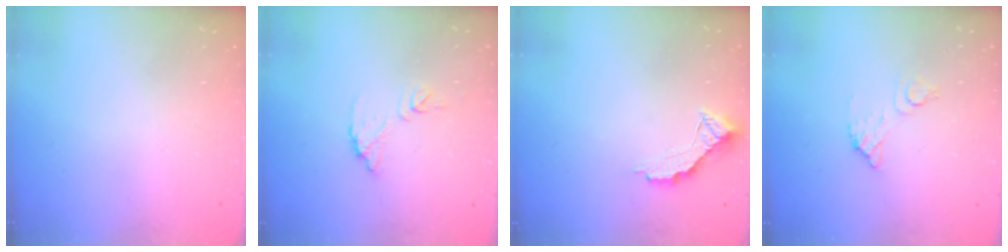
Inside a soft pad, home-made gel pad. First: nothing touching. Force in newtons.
{"total": 7.2, "press": 7.2, "slide": 0.3}
{"total": 8.1, "press": 8.1, "slide": 0.7}
{"total": 6.2, "press": 6.2, "slide": 0.3}